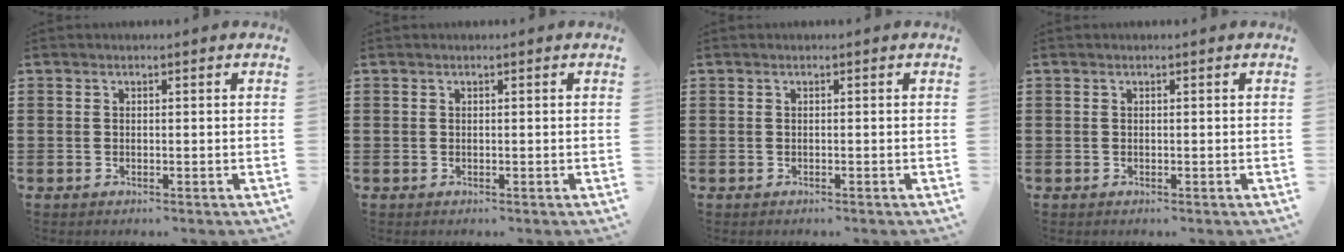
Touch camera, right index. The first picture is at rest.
{"total": 0.0}
{"total": 0.0}
{"total": 0.0}